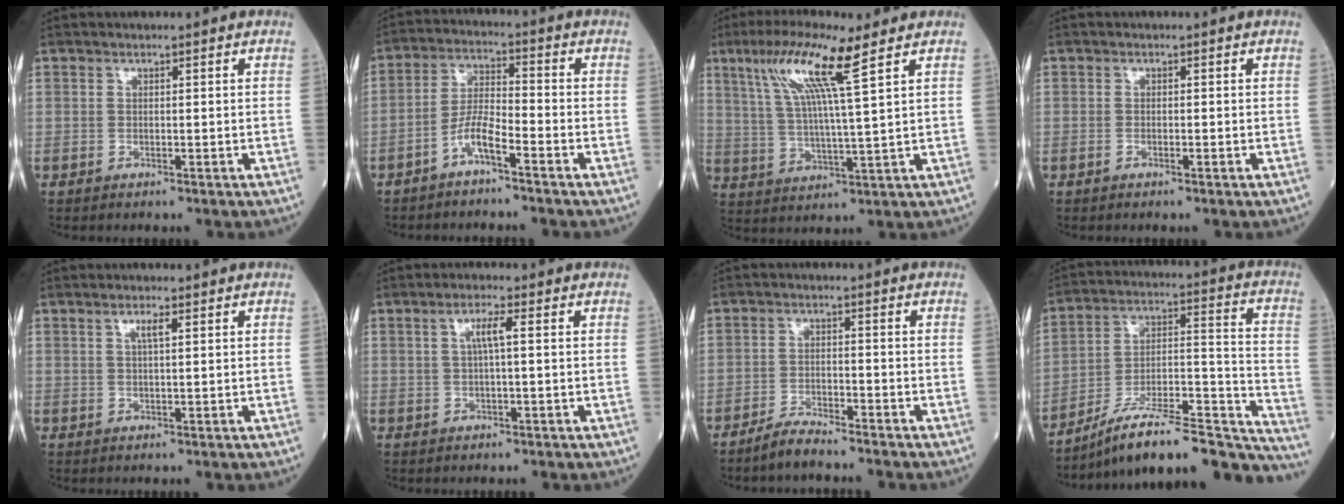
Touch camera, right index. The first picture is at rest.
{"total": 5.3, "force": [-3.4, 0.8, 4.1], "torque": [-0.082, 0.010, -0.067]}
{"total": 11.4, "force": [6.0, -0.6, 9.7], "torque": [-0.193, 0.016, 0.113]}
{"total": 0.6, "force": [-0.3, 0.1, 0.5], "torque": [-0.011, 0.000, -0.005]}
{"total": 2.0, "force": [0.9, 0.2, 1.8], "torque": [-0.035, 0.000, 0.015]}
{"total": 3.1, "force": [0.6, 0.1, 3.0], "torque": [-0.058, 0.005, 0.011]}
{"total": 4.0, "force": [-3.7, 0.3, 1.5], "torque": [-0.032, -0.010, -0.072]}
{"total": 27.1, "force": [-22.0, 5.6, 14.9], "torque": [-0.150, 0.033, -0.332]}